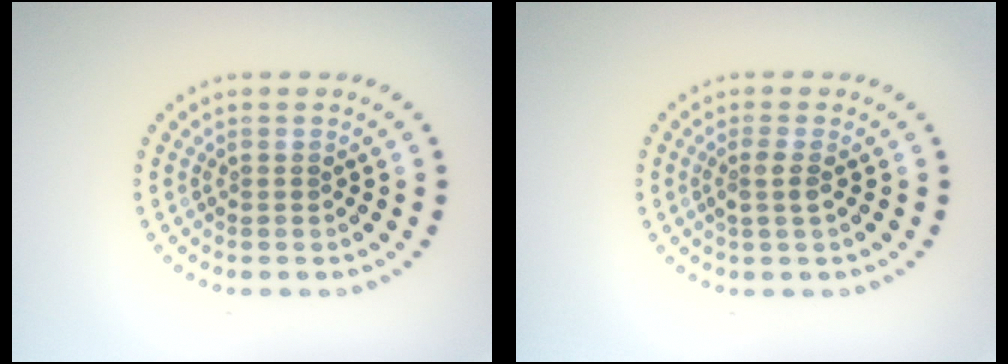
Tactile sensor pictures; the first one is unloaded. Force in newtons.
{"total": 1.5, "press": 1.2, "slide": 0.8}